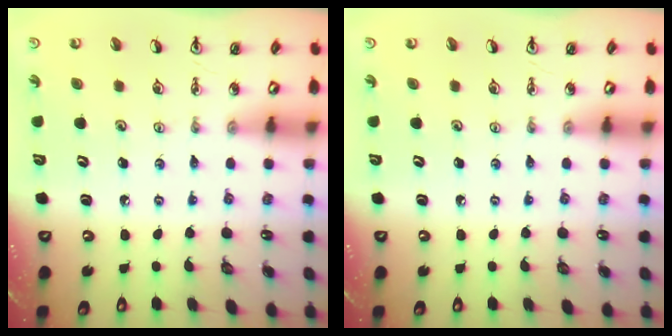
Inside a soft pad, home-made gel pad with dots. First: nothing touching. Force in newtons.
{"total": 0.0}